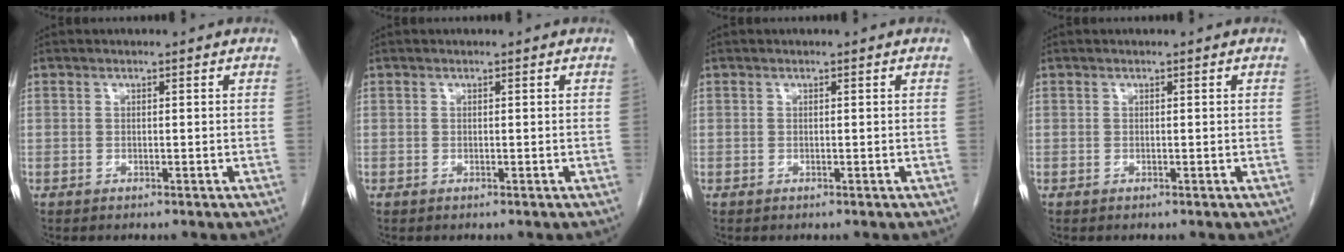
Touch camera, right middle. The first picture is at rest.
{"total": 0.0}
{"total": 0.0}
{"total": 0.0}